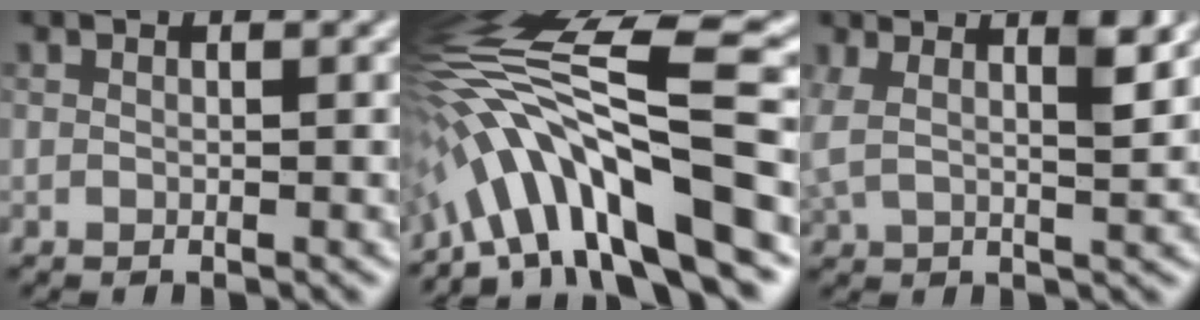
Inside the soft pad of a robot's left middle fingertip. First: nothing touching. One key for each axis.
{"total": 13.2, "fx": -5.7, "fy": 2.0, "fz": 11.7, "tx": -0.221, "ty": 0.031, "tz": -0.081}
{"total": 3.3, "fx": 1.8, "fy": 0.8, "fz": 2.6, "tx": -0.054, "ty": 0.009, "tz": 0.042}